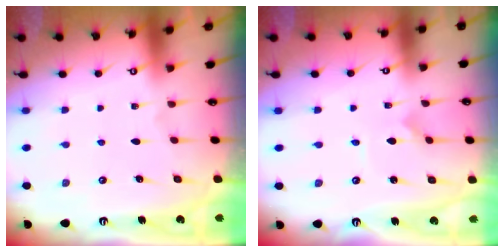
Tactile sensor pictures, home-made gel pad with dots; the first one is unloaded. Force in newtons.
{"total": 0.7, "press": 0.7, "slide": 0.1}